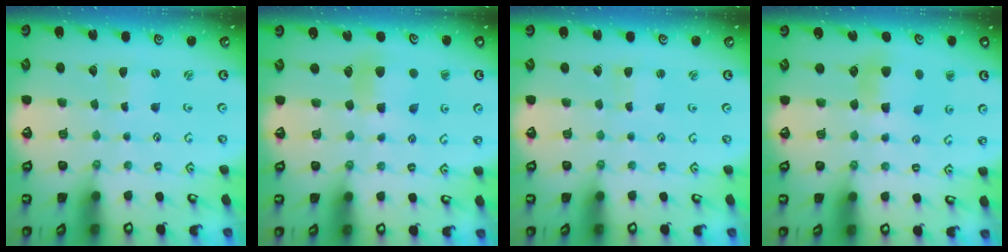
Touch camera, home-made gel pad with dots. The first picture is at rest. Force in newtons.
{"total": 6.4, "press": 6.4, "slide": 0.5}
{"total": 1.9, "press": 1.9, "slide": 0.3}
{"total": 6.1, "press": 6.1, "slide": 0.6}